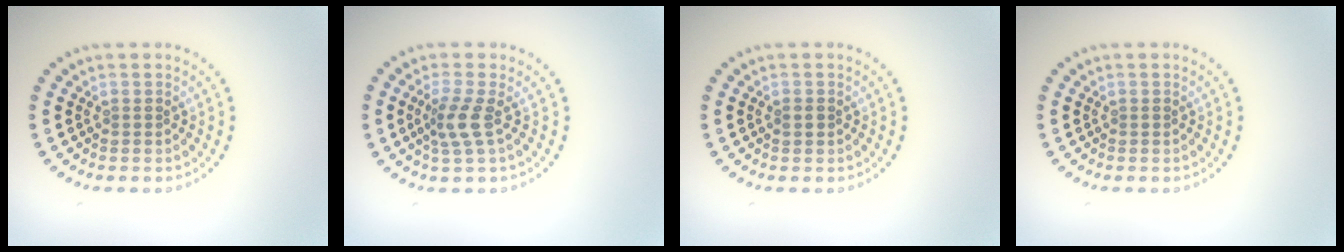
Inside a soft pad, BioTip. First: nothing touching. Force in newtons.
{"total": 2.5, "press": 1.9, "slide": 1.7}
{"total": 1.0, "press": 0.9, "slide": 0.2}
{"total": 0.0}